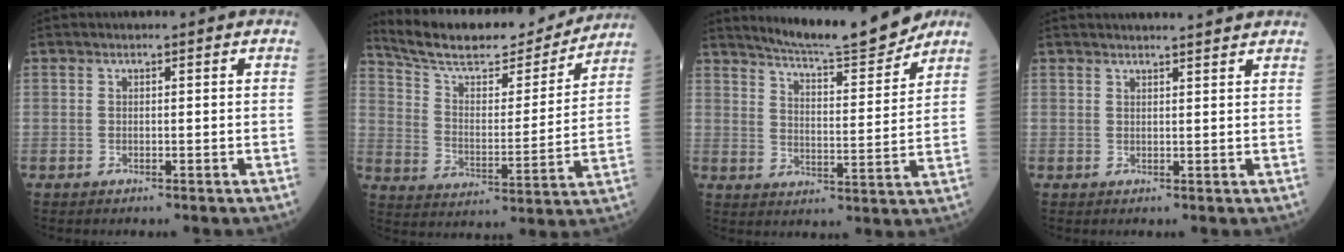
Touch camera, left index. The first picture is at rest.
{"total": 19.7, "force": [17.9, 4.0, 7.1], "torque": [-0.116, -0.004, 0.273]}
{"total": 12.8, "force": [12.0, 0.4, 4.5], "torque": [-0.075, -0.009, 0.180]}
{"total": 7.4, "force": [7.0, 0.1, 2.3], "torque": [-0.028, 0.019, 0.072]}